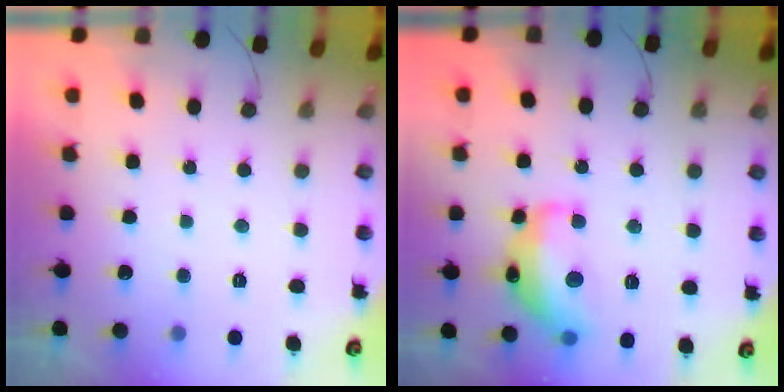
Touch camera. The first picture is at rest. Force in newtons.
{"total": 17.9, "press": 17.9, "slide": 0.9}